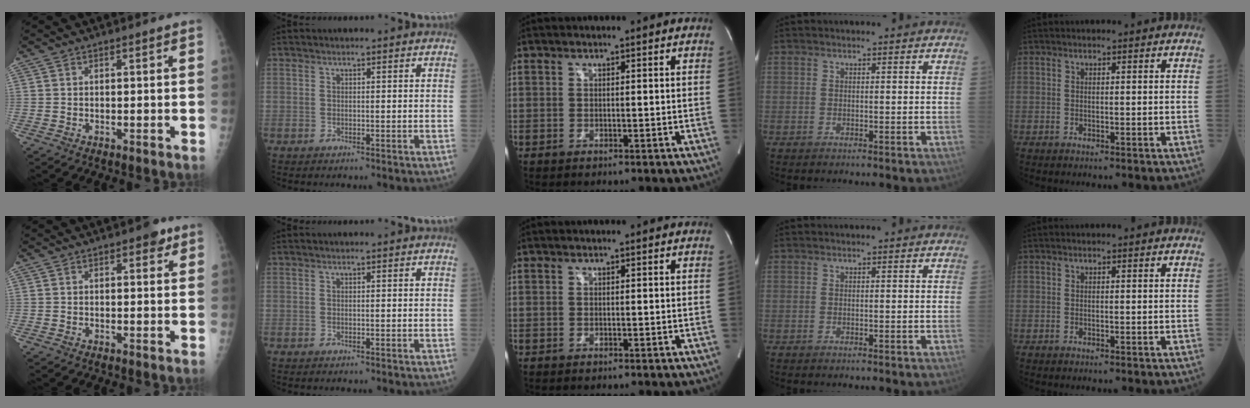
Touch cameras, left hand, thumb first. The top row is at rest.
{"thumb": {"total": 2.3, "force": [1.2, 1.3, 1.5], "torque": [-0.006, -0.001, 0.010]}}